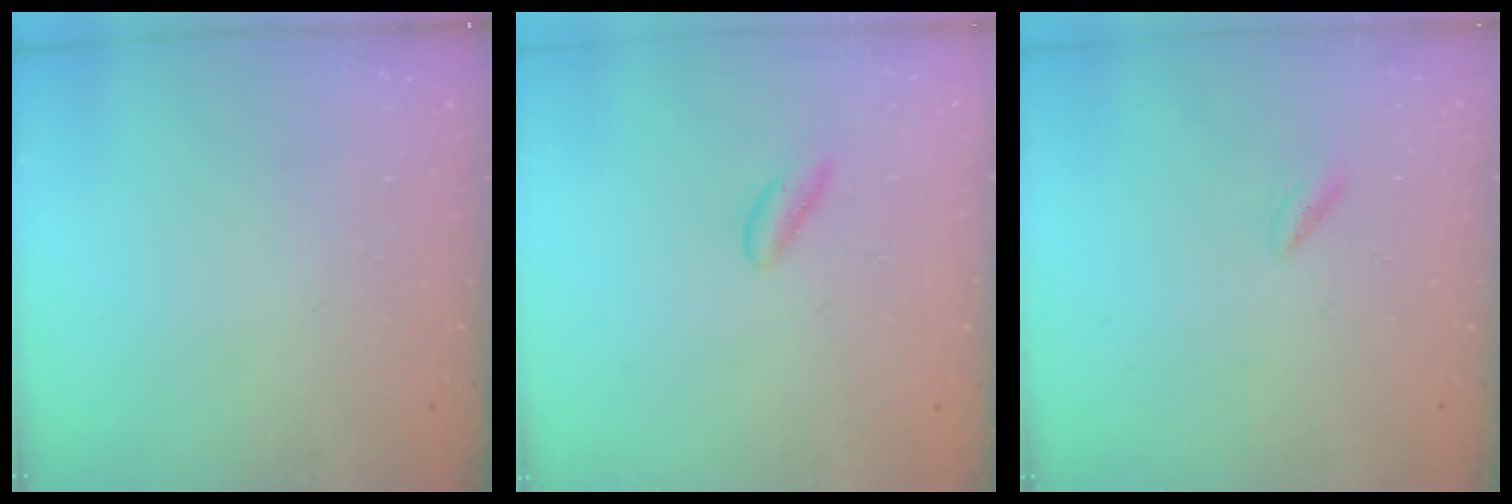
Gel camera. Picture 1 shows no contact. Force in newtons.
{"total": 0.7, "press": 0.6, "slide": 0.4}
{"total": 1.3, "press": 1.2, "slide": 0.6}